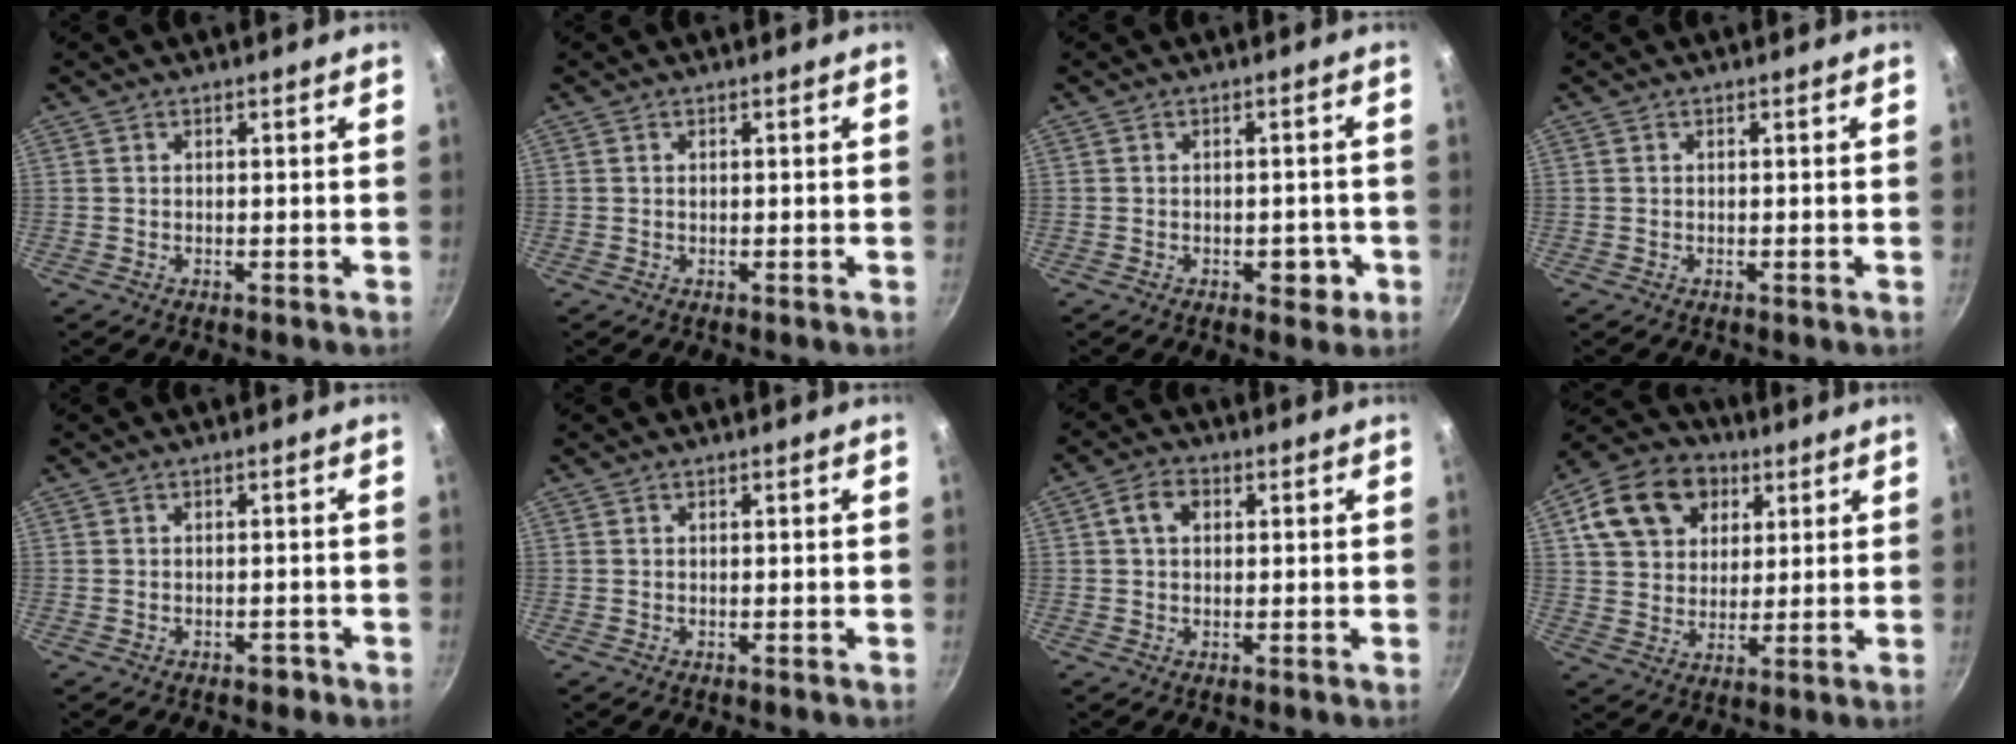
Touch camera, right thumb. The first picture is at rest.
{"total": 0.0}
{"total": 3.9, "force": [-1.4, 2.6, 2.6], "torque": [-0.003, 0.011, -0.014]}
{"total": 0.0}
{"total": 1.5, "force": [-1.0, 0.9, 0.7], "torque": [-0.001, 0.017, -0.004]}
{"total": 0.0}
{"total": 4.4, "force": [1.0, 3.2, 2.9], "torque": [-0.044, 0.008, 0.012]}
{"total": 15.0, "force": [5.9, 11.4, 7.7], "torque": [-0.114, 0.004, 0.094]}